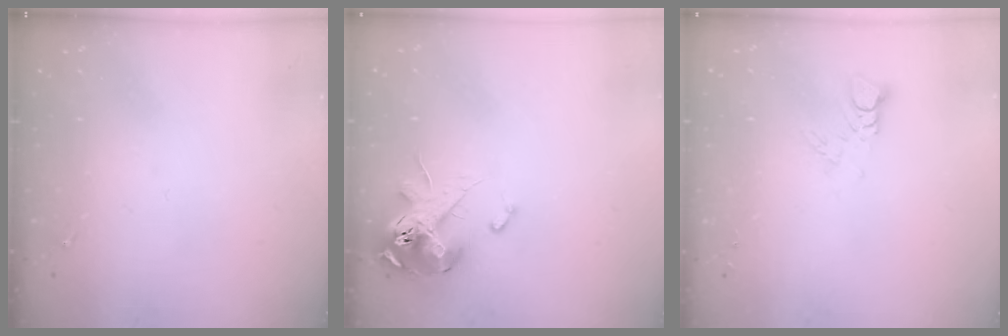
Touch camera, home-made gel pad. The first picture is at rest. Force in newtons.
{"total": 14.1, "press": 14.0, "slide": 1.7}
{"total": 3.6, "press": 3.6, "slide": 0.1}